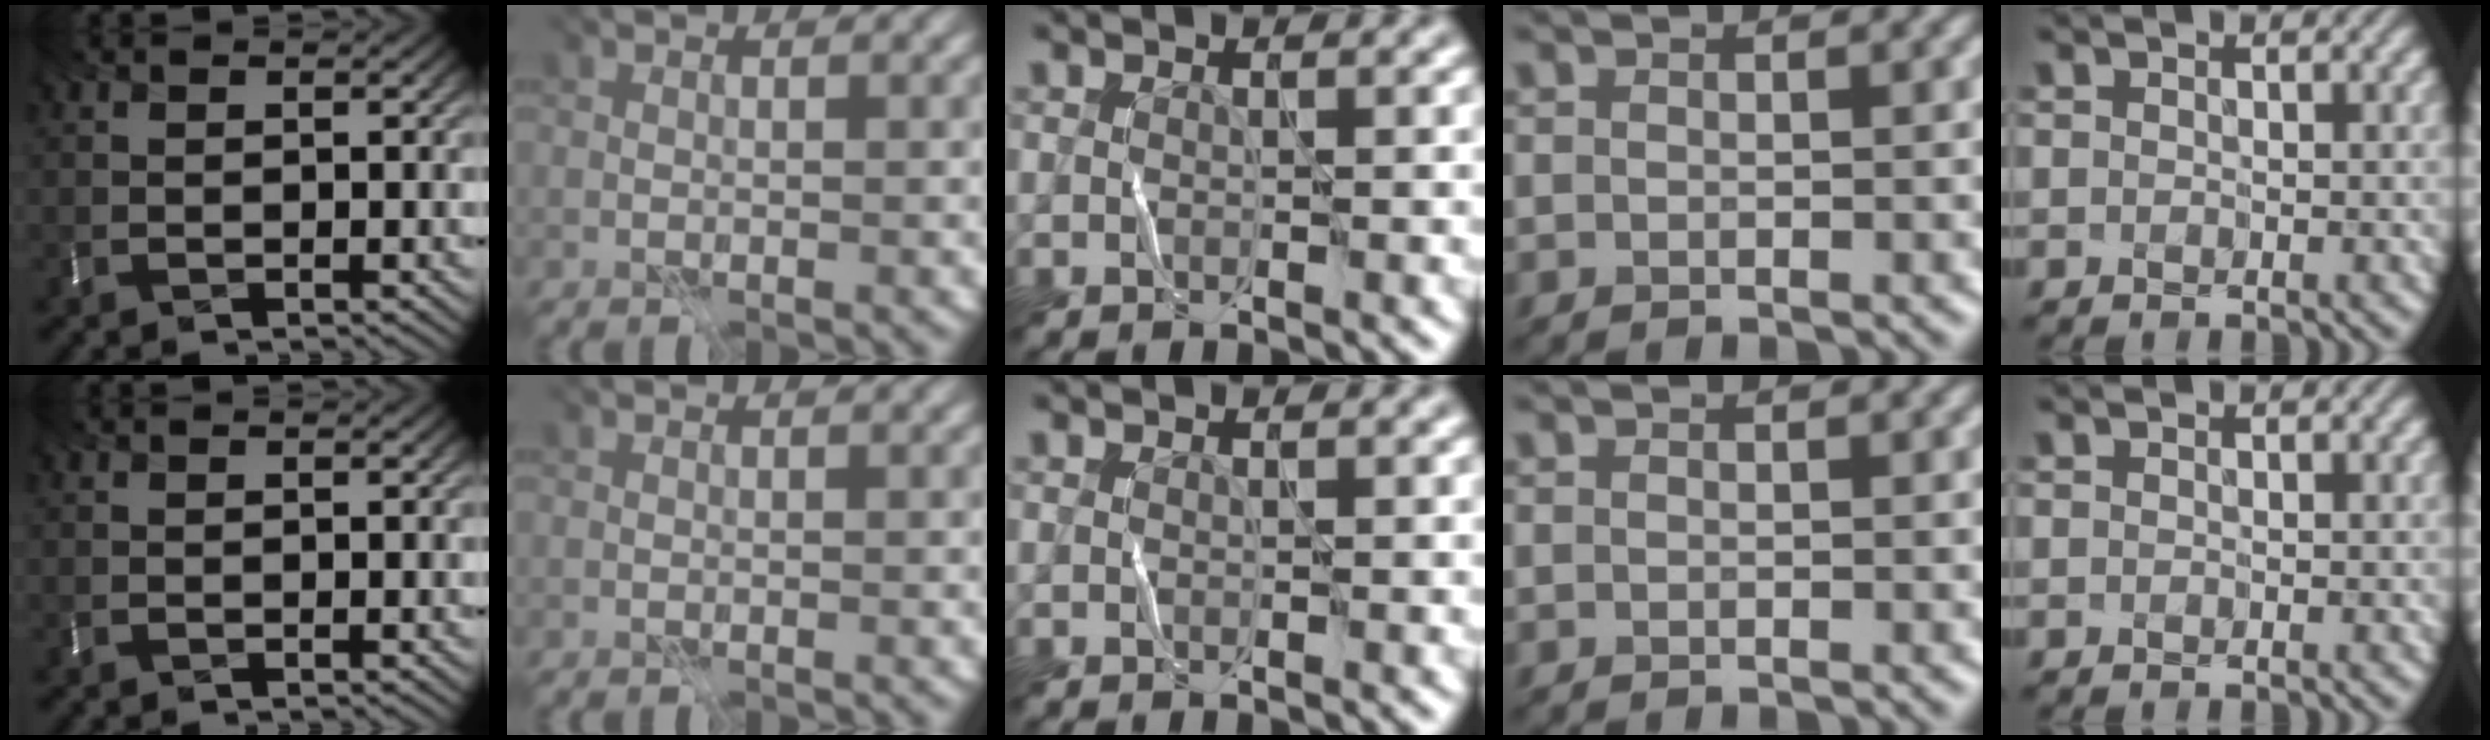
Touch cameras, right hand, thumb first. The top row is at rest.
{}